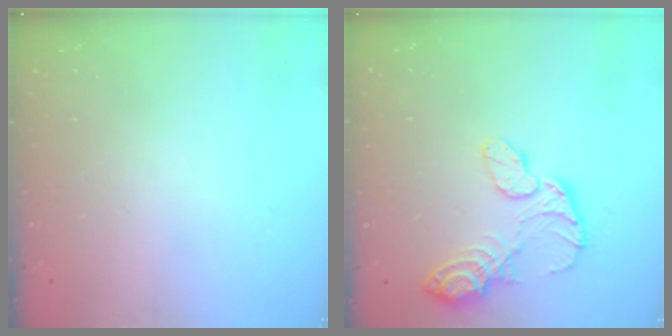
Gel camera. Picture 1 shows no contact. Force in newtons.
{"total": 12.0, "press": 11.9, "slide": 1.2}